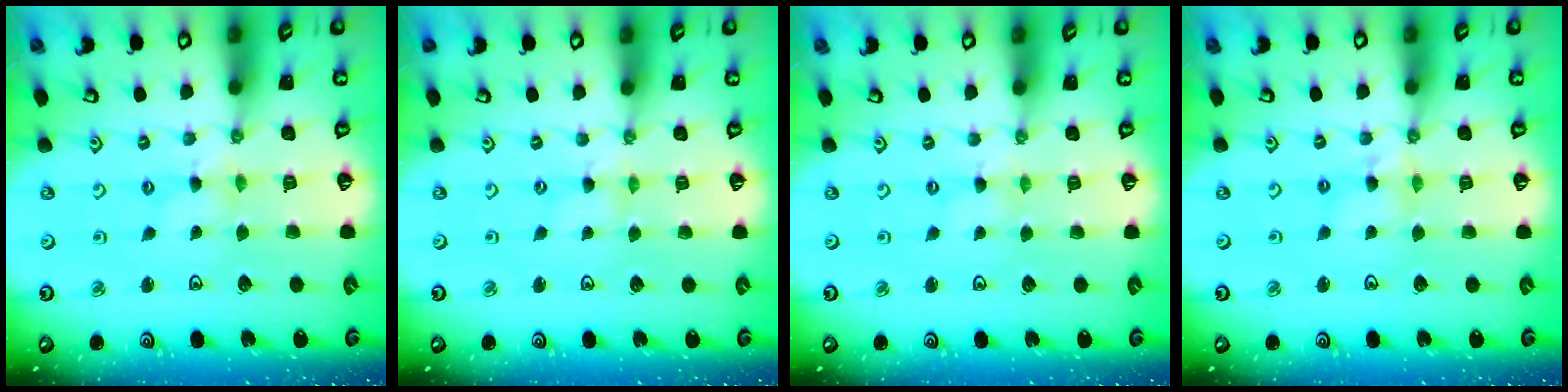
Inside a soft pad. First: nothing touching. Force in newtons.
{"total": 1.1, "press": 1.0, "slide": 0.1}
{"total": 0.0}
{"total": 5.0, "press": 5.0, "slide": 0.4}